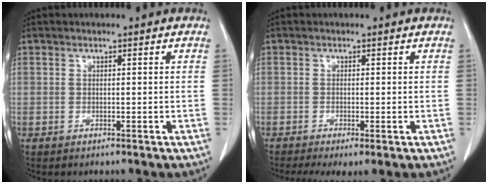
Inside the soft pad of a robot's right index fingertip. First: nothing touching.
{"total": 4.2, "force": [-2.3, 1.3, 3.2], "torque": [-0.055, -0.013, -0.041]}